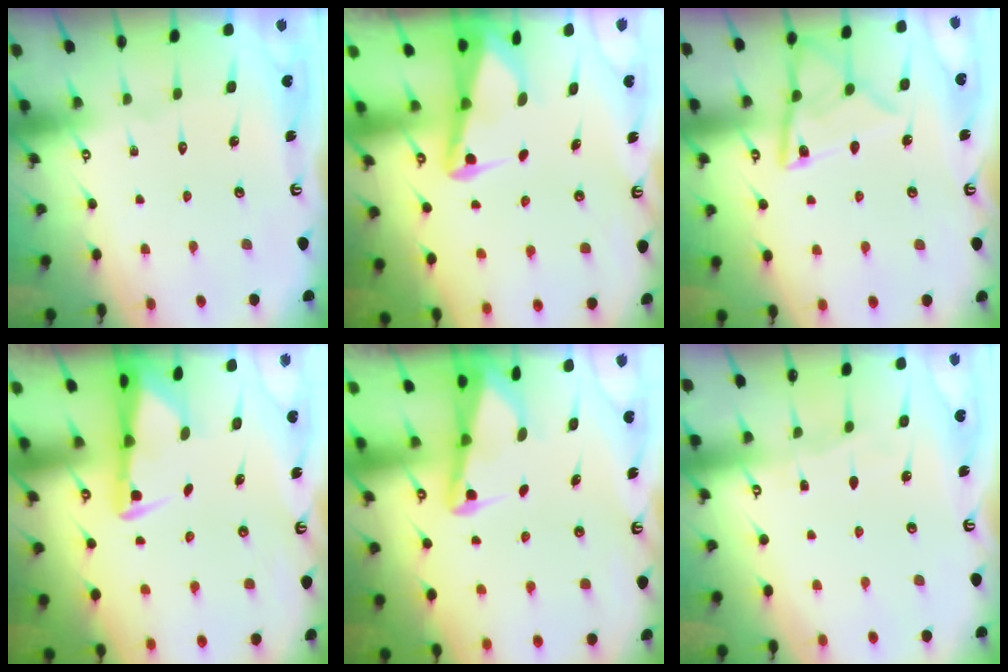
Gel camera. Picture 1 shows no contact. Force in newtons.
{"total": 3.5, "press": 3.4, "slide": 0.7}
{"total": 13.8, "press": 13.8, "slide": 1.5}
{"total": 2.9, "press": 2.9, "slide": 0.6}
{"total": 2.6, "press": 2.6, "slide": 0.5}
{"total": 4.8, "press": 4.8, "slide": 0.6}